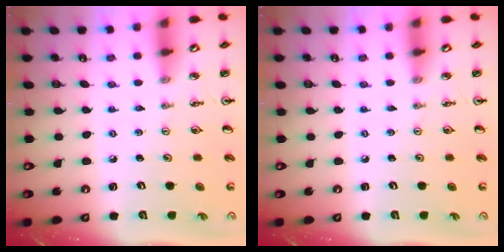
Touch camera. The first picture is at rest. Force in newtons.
{"total": 0.0}